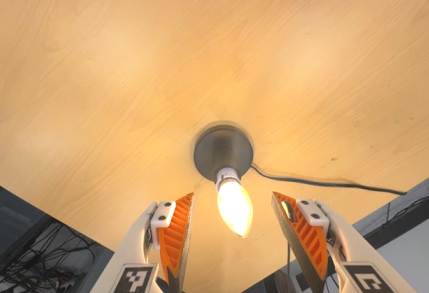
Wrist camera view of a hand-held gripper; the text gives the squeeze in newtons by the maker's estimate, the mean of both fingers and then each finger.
{"total": 0.0}